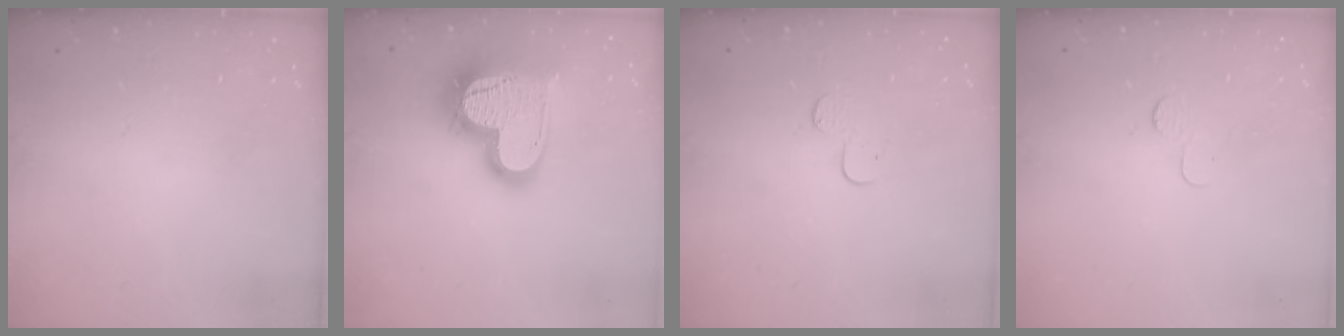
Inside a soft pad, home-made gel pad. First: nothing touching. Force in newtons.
{"total": 23.6, "press": 23.5, "slide": 2.1}
{"total": 4.9, "press": 4.9, "slide": 0.5}
{"total": 2.3, "press": 2.3, "slide": 0.2}